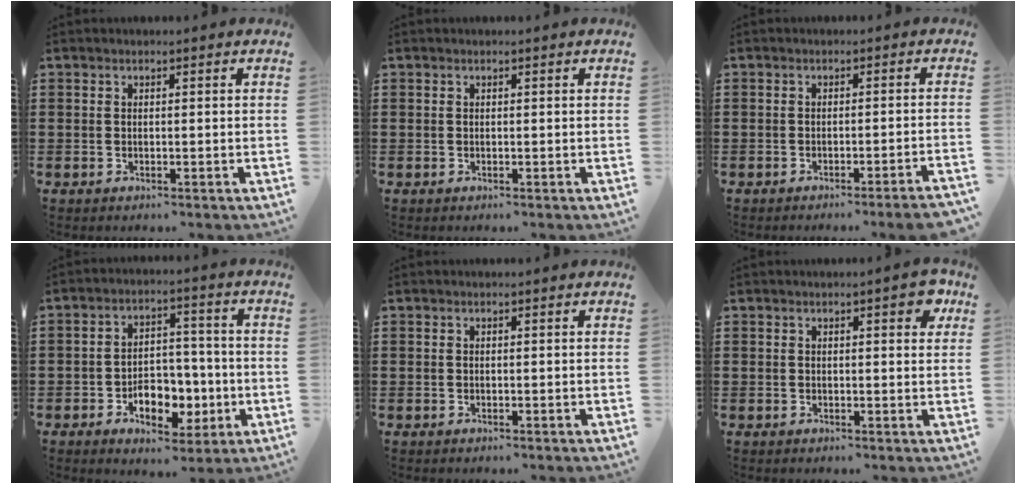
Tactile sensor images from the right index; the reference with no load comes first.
{"total": 0.0}
{"total": 2.1, "force": [-1.7, -0.4, 1.1], "torque": [-0.018, -0.002, -0.034]}
{"total": 8.2, "force": [-2.8, 5.5, 5.3], "torque": [-0.067, 0.013, -0.048]}
{"total": 0.0}
{"total": 3.0, "force": [1.5, 0.8, 2.5], "torque": [-0.028, -0.002, 0.018]}